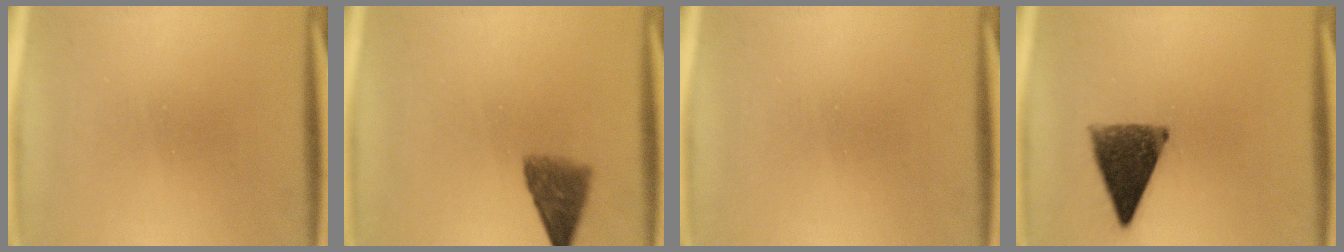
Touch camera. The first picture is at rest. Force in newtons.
{"total": 5.5}
{"total": 0.0}
{"total": 9.9}